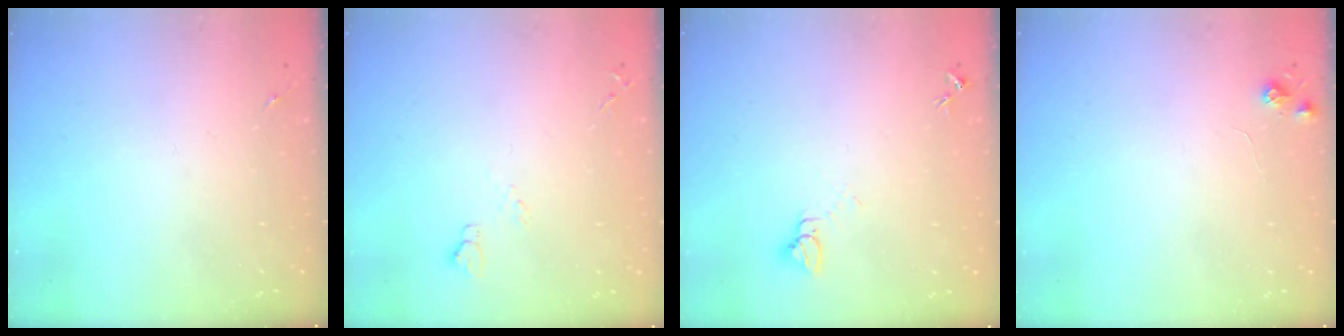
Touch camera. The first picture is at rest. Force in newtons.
{"total": 5.8, "press": 5.8, "slide": 0.8}
{"total": 4.1, "press": 4.1, "slide": 0.2}
{"total": 5.3, "press": 5.2, "slide": 0.7}